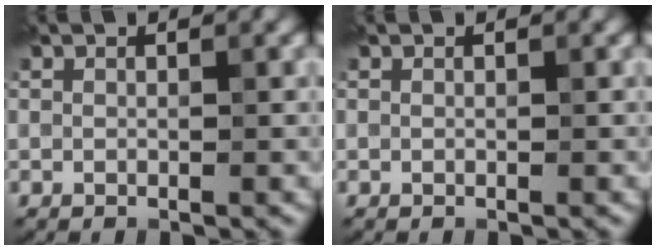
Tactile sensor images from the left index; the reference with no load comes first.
{"total": 0.0}